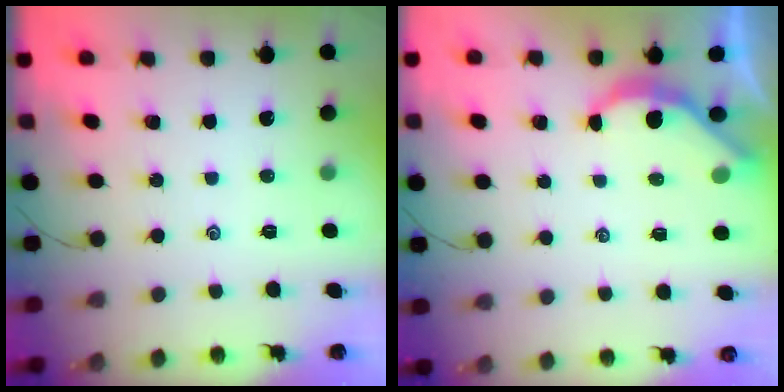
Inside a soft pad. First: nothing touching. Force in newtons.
{"total": 4.1, "press": 4.1, "slide": 0.4}